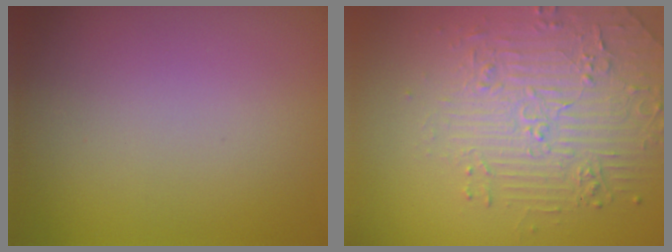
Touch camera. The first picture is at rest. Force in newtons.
{"total": 4.9, "press": 3.9, "slide": 3.0}